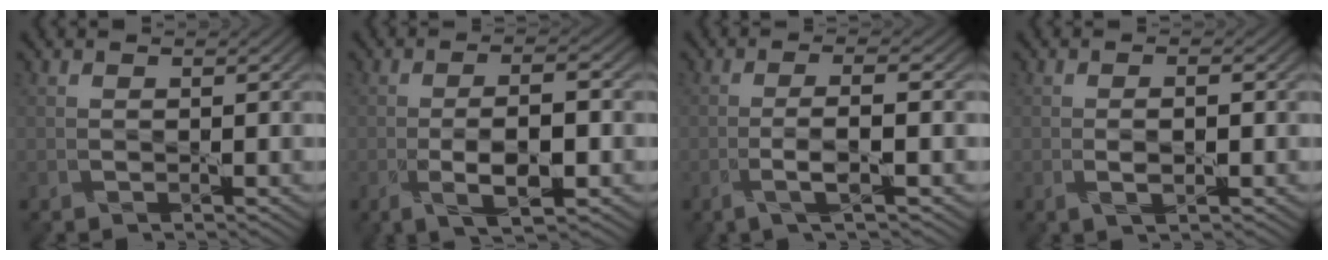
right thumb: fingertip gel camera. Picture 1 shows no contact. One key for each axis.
{"total": 6.6, "fx": -1.9, "fy": 2.1, "fz": 6.0, "tx": -0.112, "ty": -0.001, "tz": -0.034}
{"total": 4.1, "fx": -1.3, "fy": 0.5, "fz": 3.8, "tx": -0.071, "ty": 0.013, "tz": -0.038}
{"total": 2.1, "fx": -0.3, "fy": 0.6, "fz": 1.9, "tx": -0.040, "ty": -0.001, "tz": -0.006}